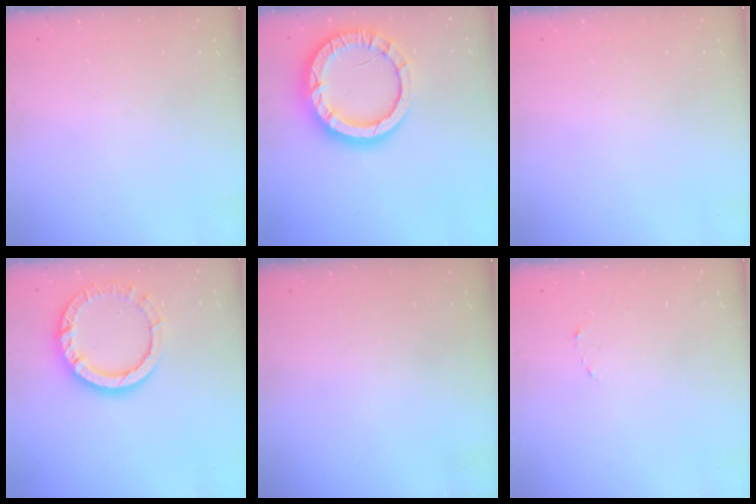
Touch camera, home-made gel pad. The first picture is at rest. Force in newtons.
{"total": 17.2, "press": 17.1, "slide": 1.5}
{"total": 2.6, "press": 2.6, "slide": 0.2}
{"total": 12.3, "press": 12.2, "slide": 1.3}
{"total": 0.0}
{"total": 1.5, "press": 1.5, "slide": 0.2}